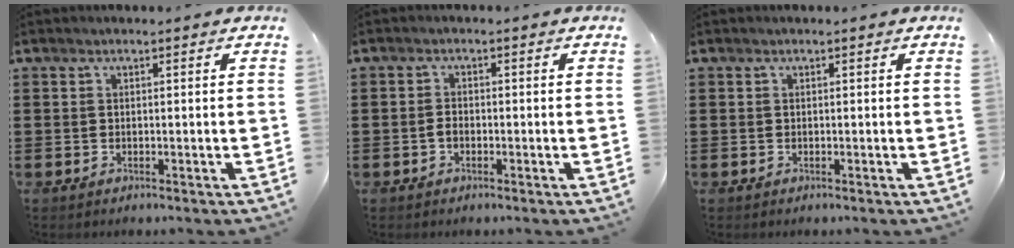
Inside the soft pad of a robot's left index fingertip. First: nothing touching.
{"total": 1.5, "force": [-0.5, 0.8, 1.2], "torque": [-0.031, -0.001, -0.012]}
{"total": 0.0}